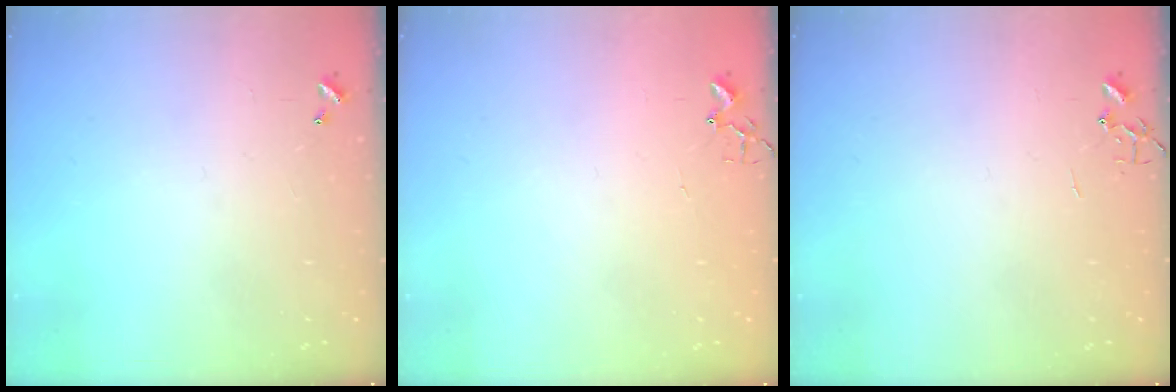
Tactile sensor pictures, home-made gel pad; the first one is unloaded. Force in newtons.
{"total": 7.5, "press": 7.5, "slide": 0.7}
{"total": 0.0}